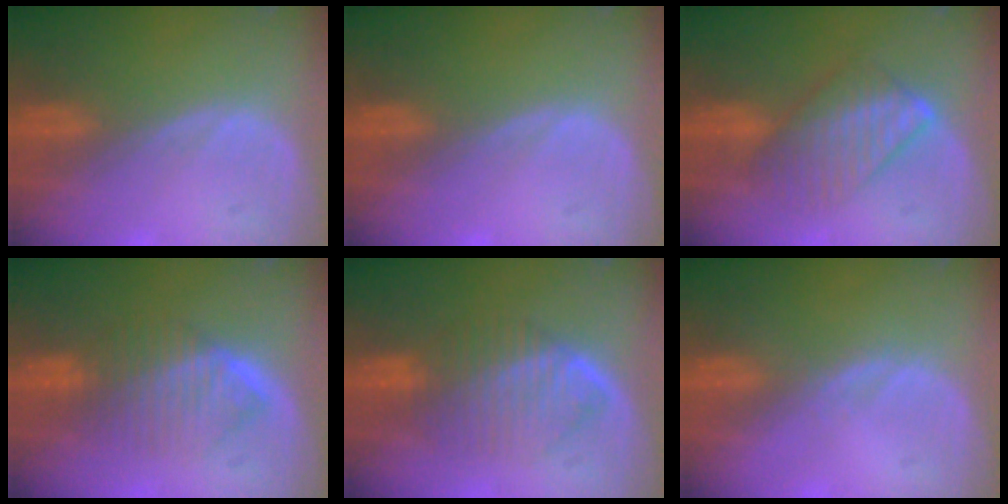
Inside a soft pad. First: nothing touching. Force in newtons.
{"total": 0.0}
{"total": 6.6, "press": 6.6, "slide": 0.6}
{"total": 6.4, "press": 6.3, "slide": 1.0}
{"total": 6.8, "press": 6.8, "slide": 0.2}
{"total": 0.8, "press": 0.6, "slide": 0.5}